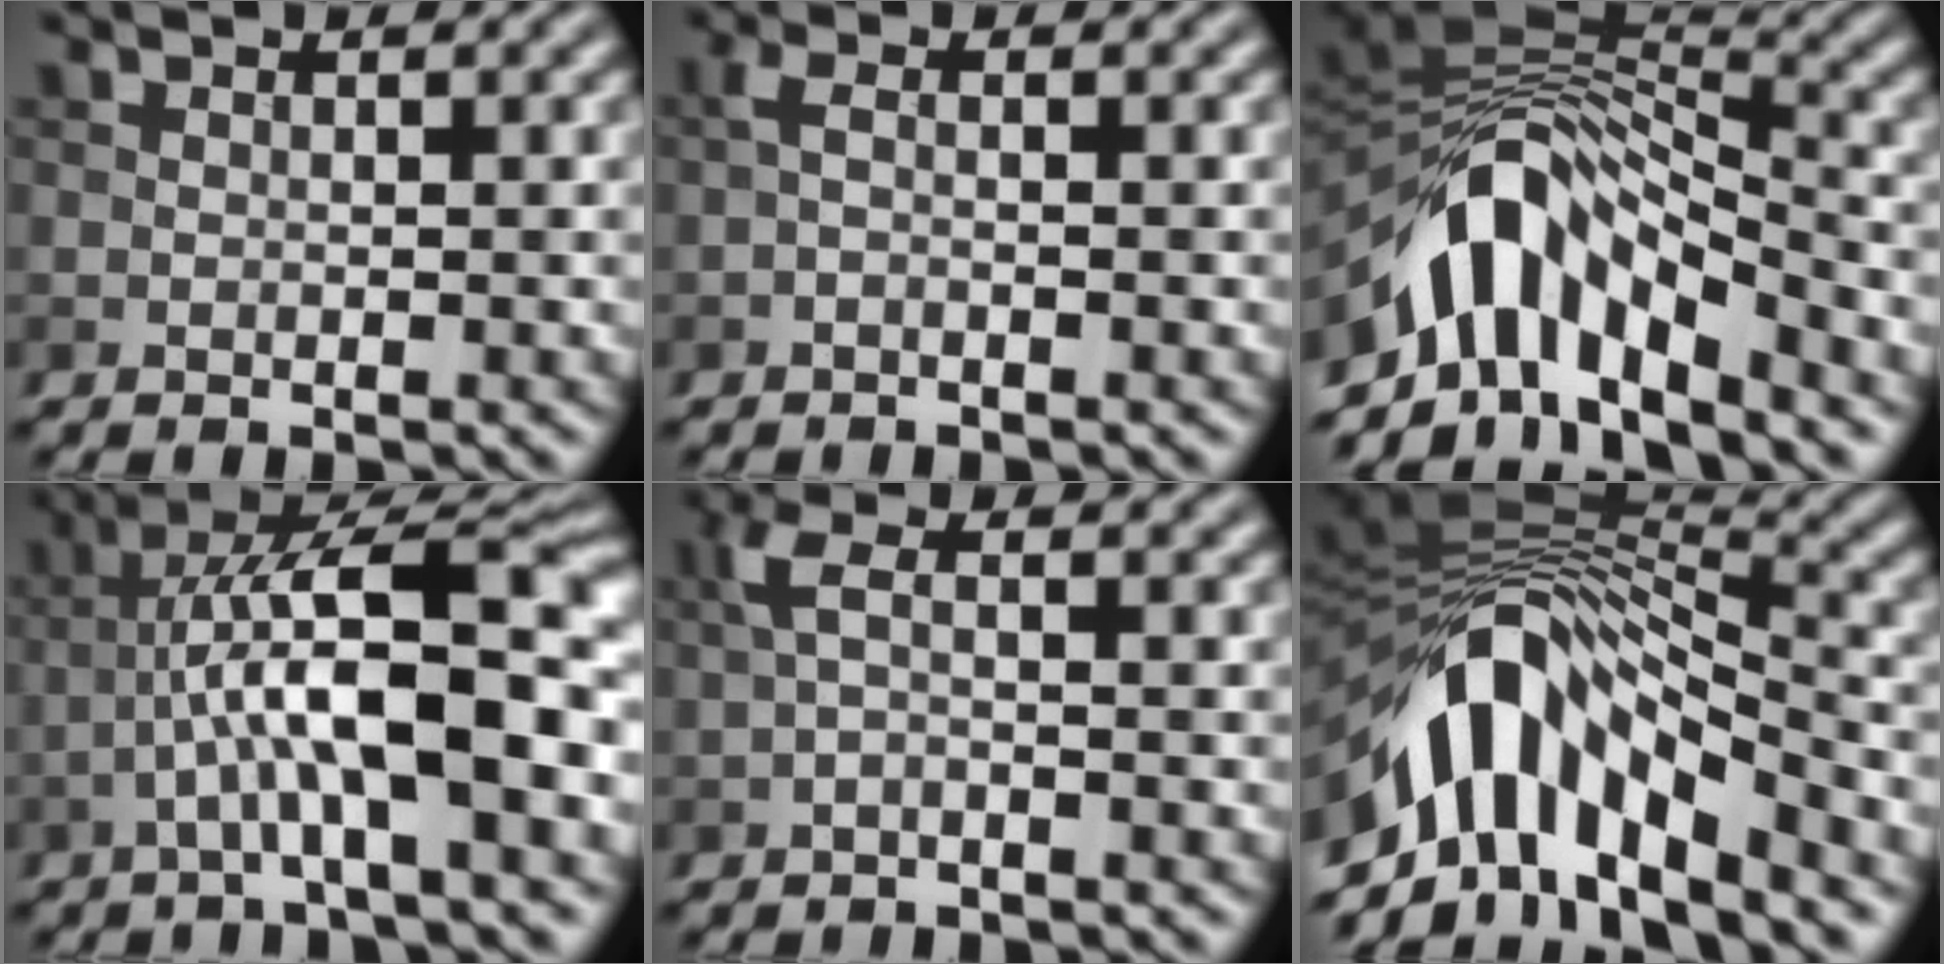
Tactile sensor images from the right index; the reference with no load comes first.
{"total": 1.3, "force": [-0.5, 0.4, 1.1], "torque": [-0.026, 0.001, -0.013]}
{"total": 10.5, "force": [-5.9, 4.8, 7.2], "torque": [-0.111, 0.009, -0.104]}
{"total": 10.3, "force": [-2.1, 2.7, 9.8], "torque": [-0.170, 0.026, -0.035]}
{"total": 2.1, "force": [-0.2, 0.6, 2.0], "torque": [-0.049, 0.006, -0.010]}
{"total": 11.5, "force": [-5.8, 5.5, 8.3], "torque": [-0.136, 0.005, -0.098]}